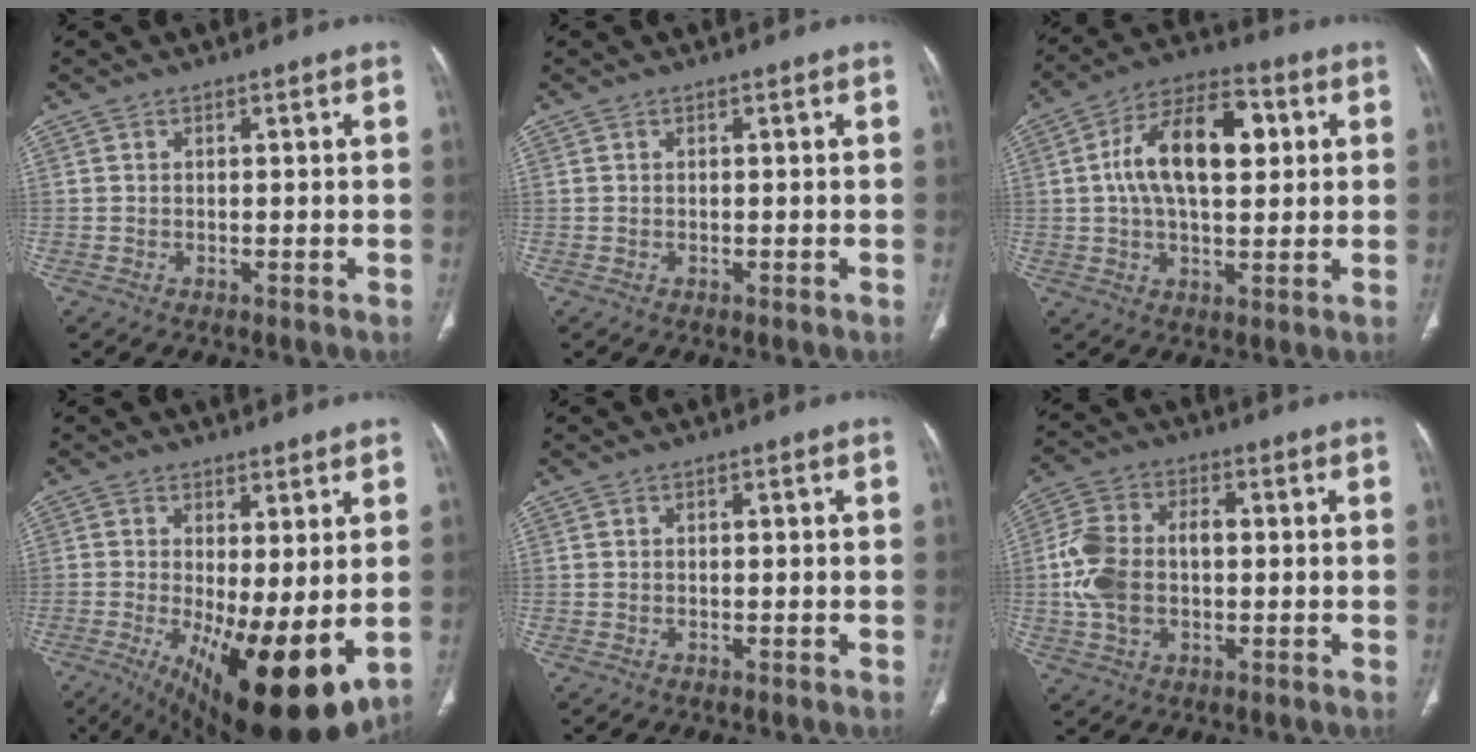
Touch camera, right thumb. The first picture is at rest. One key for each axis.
{"total": 0.0}
{"total": 15.6, "fx": 2.7, "fy": 8.2, "fz": 13.0, "tx": -0.211, "ty": 0.020, "tz": 0.040}
{"total": 16.2, "fx": -2.8, "fy": 5.4, "fz": 15.0, "tx": -0.226, "ty": -0.030, "tz": -0.020}
{"total": 0.0}
{"total": 11.4, "fx": -0.4, "fy": 7.5, "fz": 8.6, "tx": -0.179, "ty": 0.028, "tz": -0.010}